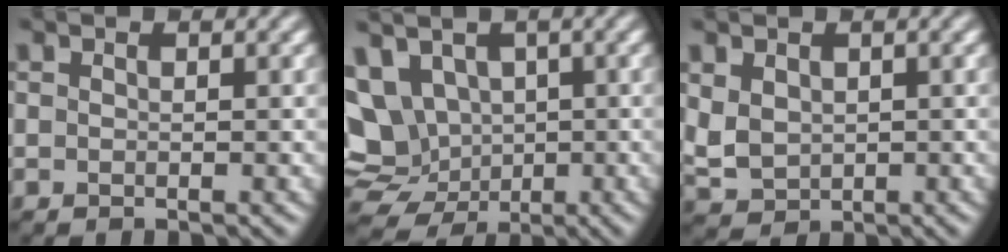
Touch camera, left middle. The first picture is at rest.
{"total": 9.7, "force": [-0.1, 8.3, 5.0], "torque": [-0.099, 0.003, -0.003]}
{"total": 3.6, "force": [0.0, 2.9, 2.0], "torque": [-0.050, -0.006, 0.016]}